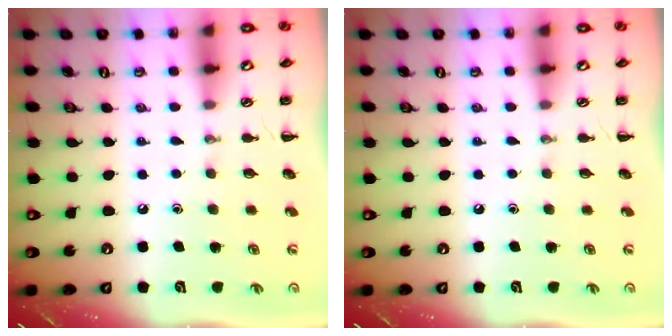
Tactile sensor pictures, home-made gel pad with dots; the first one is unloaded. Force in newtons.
{"total": 0.0}